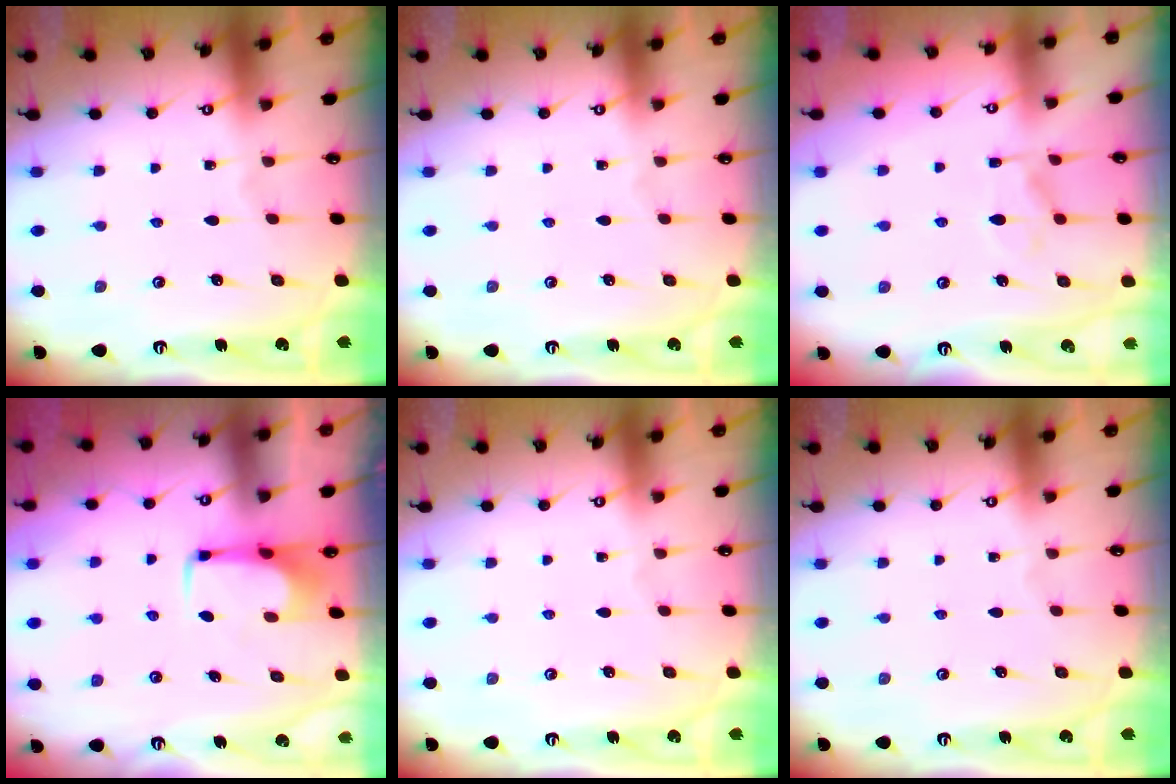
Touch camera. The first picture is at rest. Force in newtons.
{"total": 0.0}
{"total": 1.7, "press": 1.1, "slide": 1.3}
{"total": 1.7, "press": 1.6, "slide": 0.5}
{"total": 0.0}
{"total": 0.0}